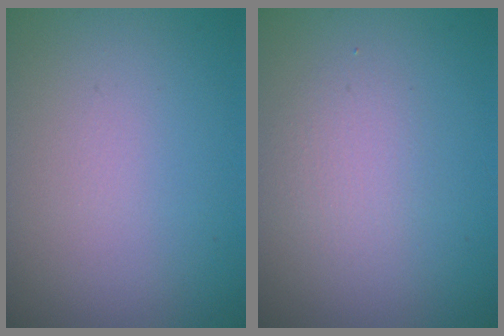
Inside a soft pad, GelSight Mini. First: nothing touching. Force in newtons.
{"total": 1.6, "press": 1.6, "slide": 0.1}